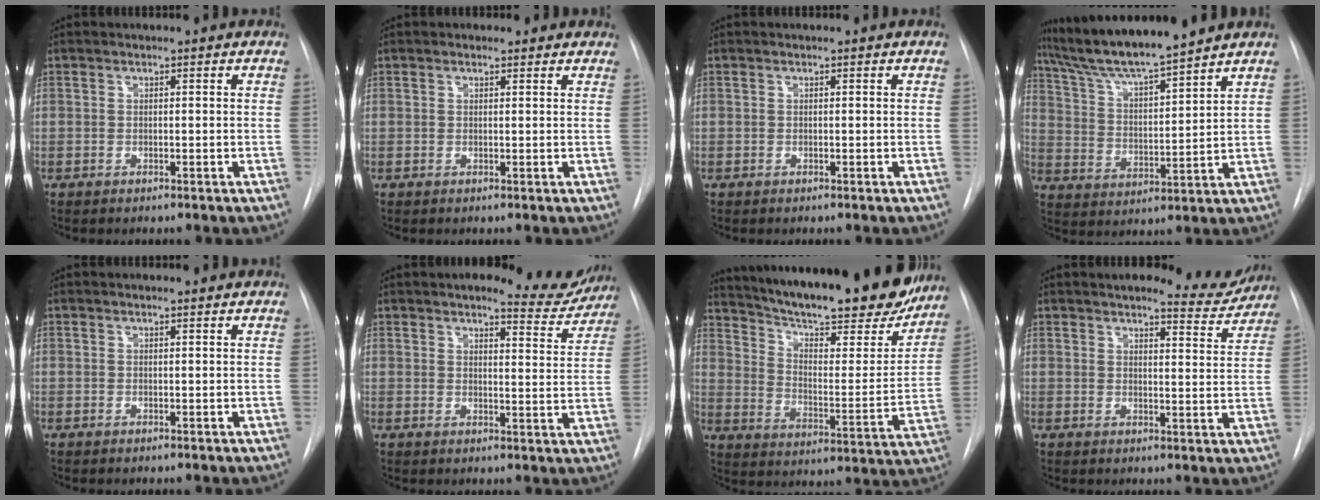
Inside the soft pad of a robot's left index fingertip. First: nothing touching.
{"total": 1.4, "force": [1.1, 0.7, 0.4], "torque": [-0.008, 0.007, 0.012]}
{"total": 0.0}
{"total": 12.8, "force": [11.5, -0.6, 5.5], "torque": [-0.104, 0.009, 0.209]}
{"total": 0.7, "force": [0.7, 0.0, 0.0], "torque": [-0.008, 0.002, 0.010]}
{"total": 7.9, "force": [7.5, 1.6, 2.0], "torque": [-0.014, -0.023, 0.080]}
{"total": 28.8, "force": [24.5, 5.4, 14.3], "torque": [-0.228, -0.041, 0.329]}
{"total": 7.3, "force": [7.1, 1.2, 1.5], "torque": [-0.013, -0.023, 0.076]}